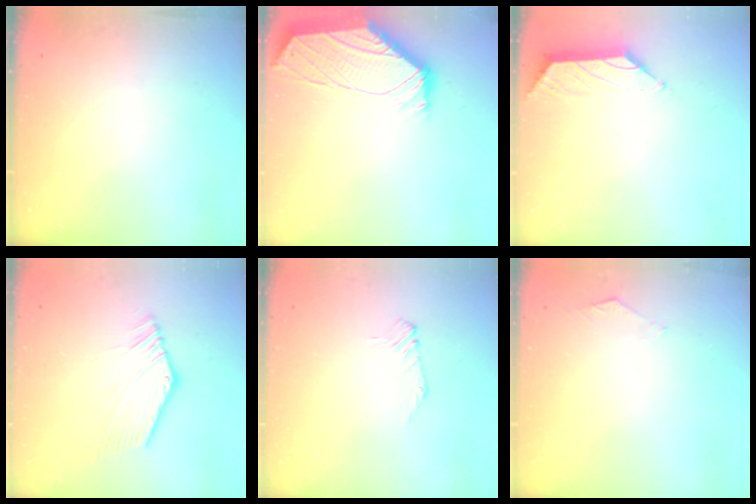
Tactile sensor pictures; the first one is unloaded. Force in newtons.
{"total": 0.5, "press": 0.4, "slide": 0.3}
{"total": 0.9, "press": 0.7, "slide": 0.5}
{"total": 0.5, "press": 0.2, "slide": 0.5}
{"total": 1.0, "press": 0.9, "slide": 0.4}
{"total": 2.6, "press": 2.6, "slide": 0.5}